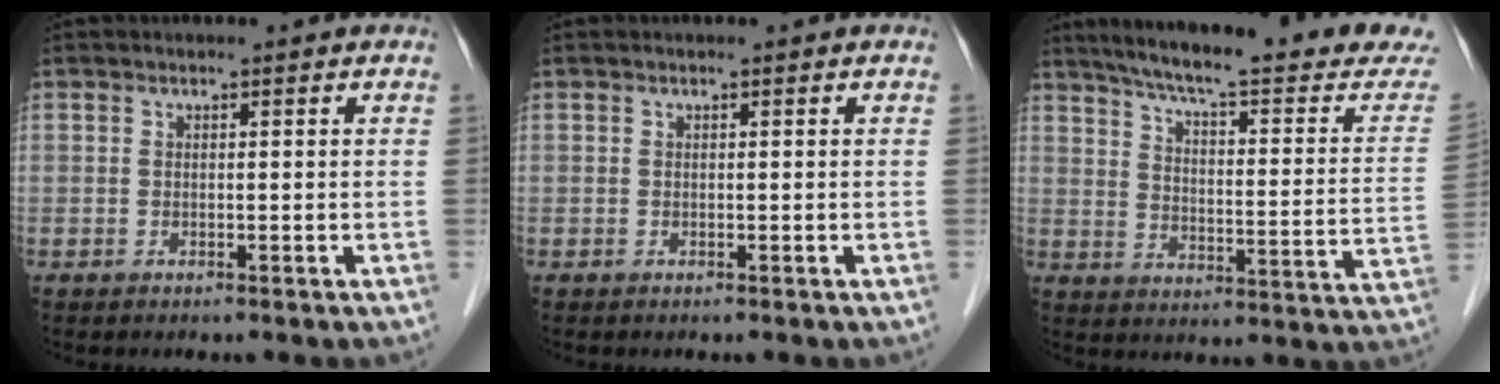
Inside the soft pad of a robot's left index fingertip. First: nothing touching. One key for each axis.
{"total": 0.0}
{"total": 25.0, "fx": 22.0, "fy": 1.5, "fz": 11.8, "tx": -0.171, "ty": -0.059, "tz": 0.280}